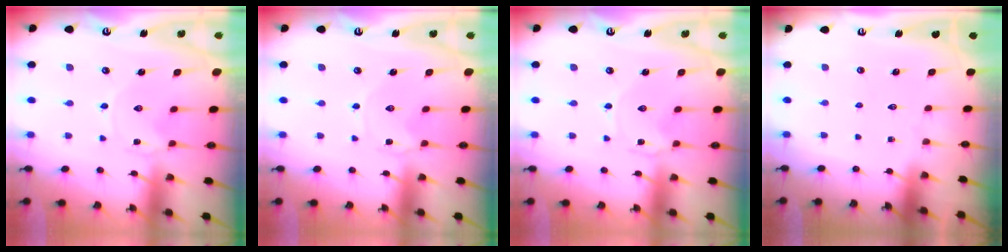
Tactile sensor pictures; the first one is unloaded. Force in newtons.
{"total": 0.7, "press": 0.7, "slide": 0.1}
{"total": 0.0}
{"total": 0.0}